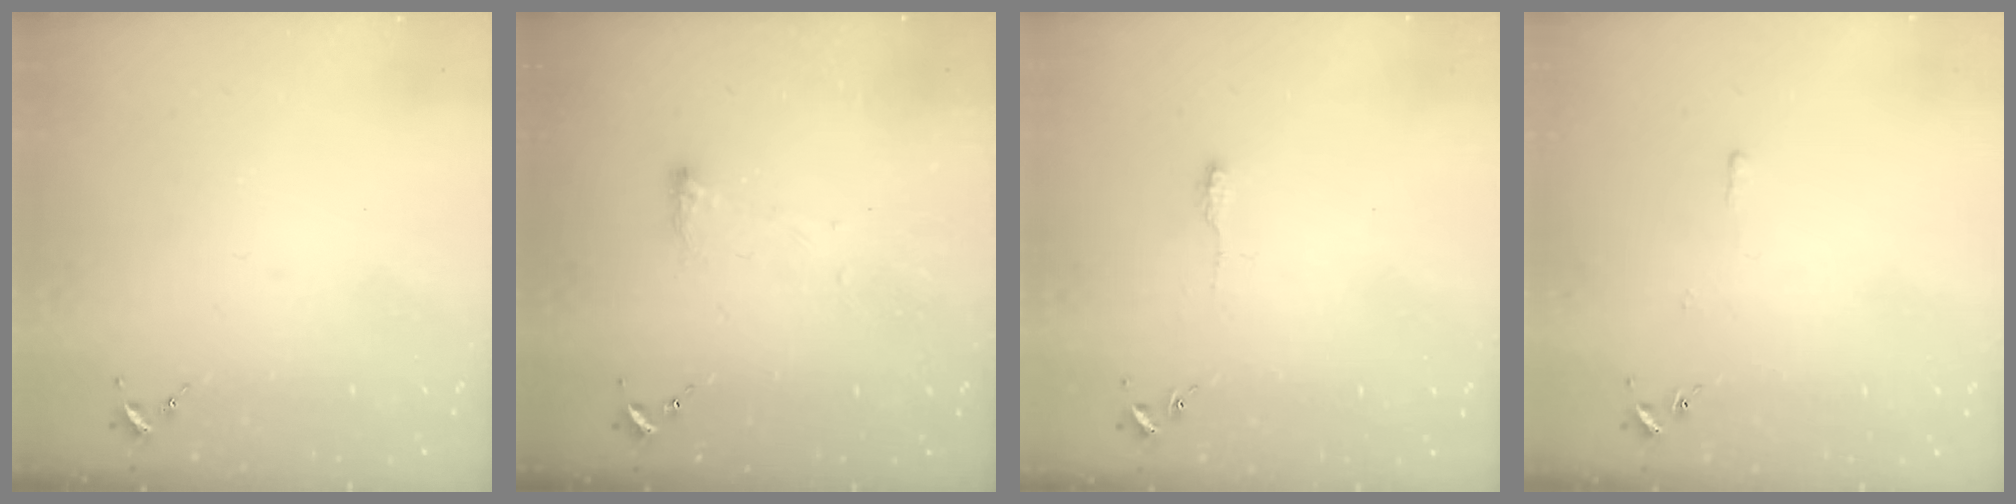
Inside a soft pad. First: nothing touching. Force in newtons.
{"total": 2.8, "press": 2.7, "slide": 0.8}
{"total": 4.8, "press": 4.7, "slide": 0.7}
{"total": 2.6, "press": 2.6, "slide": 0.3}